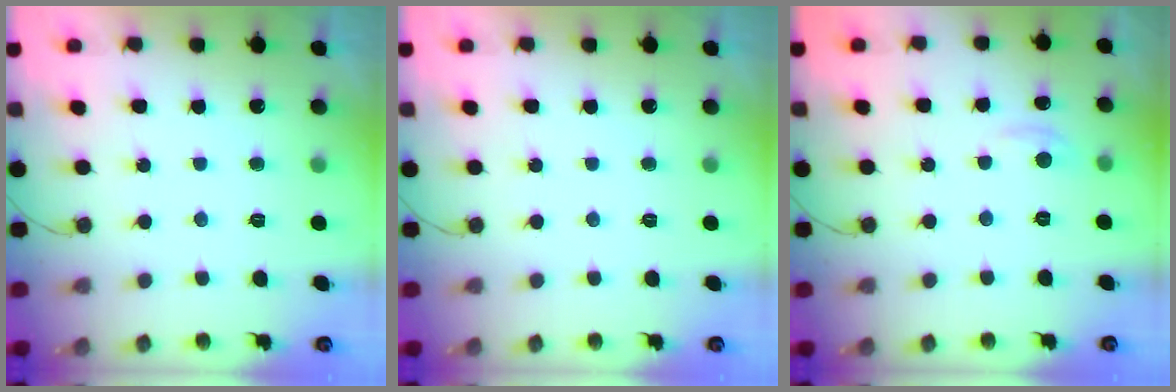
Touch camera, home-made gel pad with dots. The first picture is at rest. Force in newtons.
{"total": 0.0}
{"total": 3.1, "press": 3.1, "slide": 0.5}